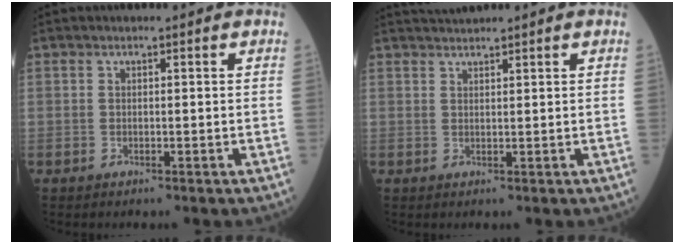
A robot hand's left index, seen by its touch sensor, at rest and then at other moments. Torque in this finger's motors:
{"motor_torque": [-0.24, -0.28, 0.02, 0.02]}